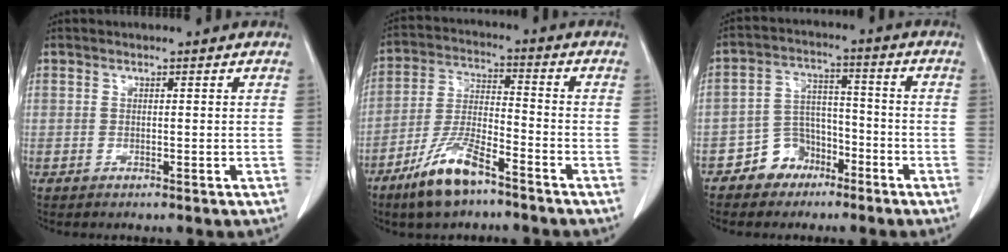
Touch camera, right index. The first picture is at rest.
{"total": 10.3, "force": [-7.1, 2.5, 7.1], "torque": [-0.151, -0.013, -0.136]}
{"total": 6.6, "force": [-4.3, 4.8, 1.5], "torque": [-0.027, 0.020, -0.072]}